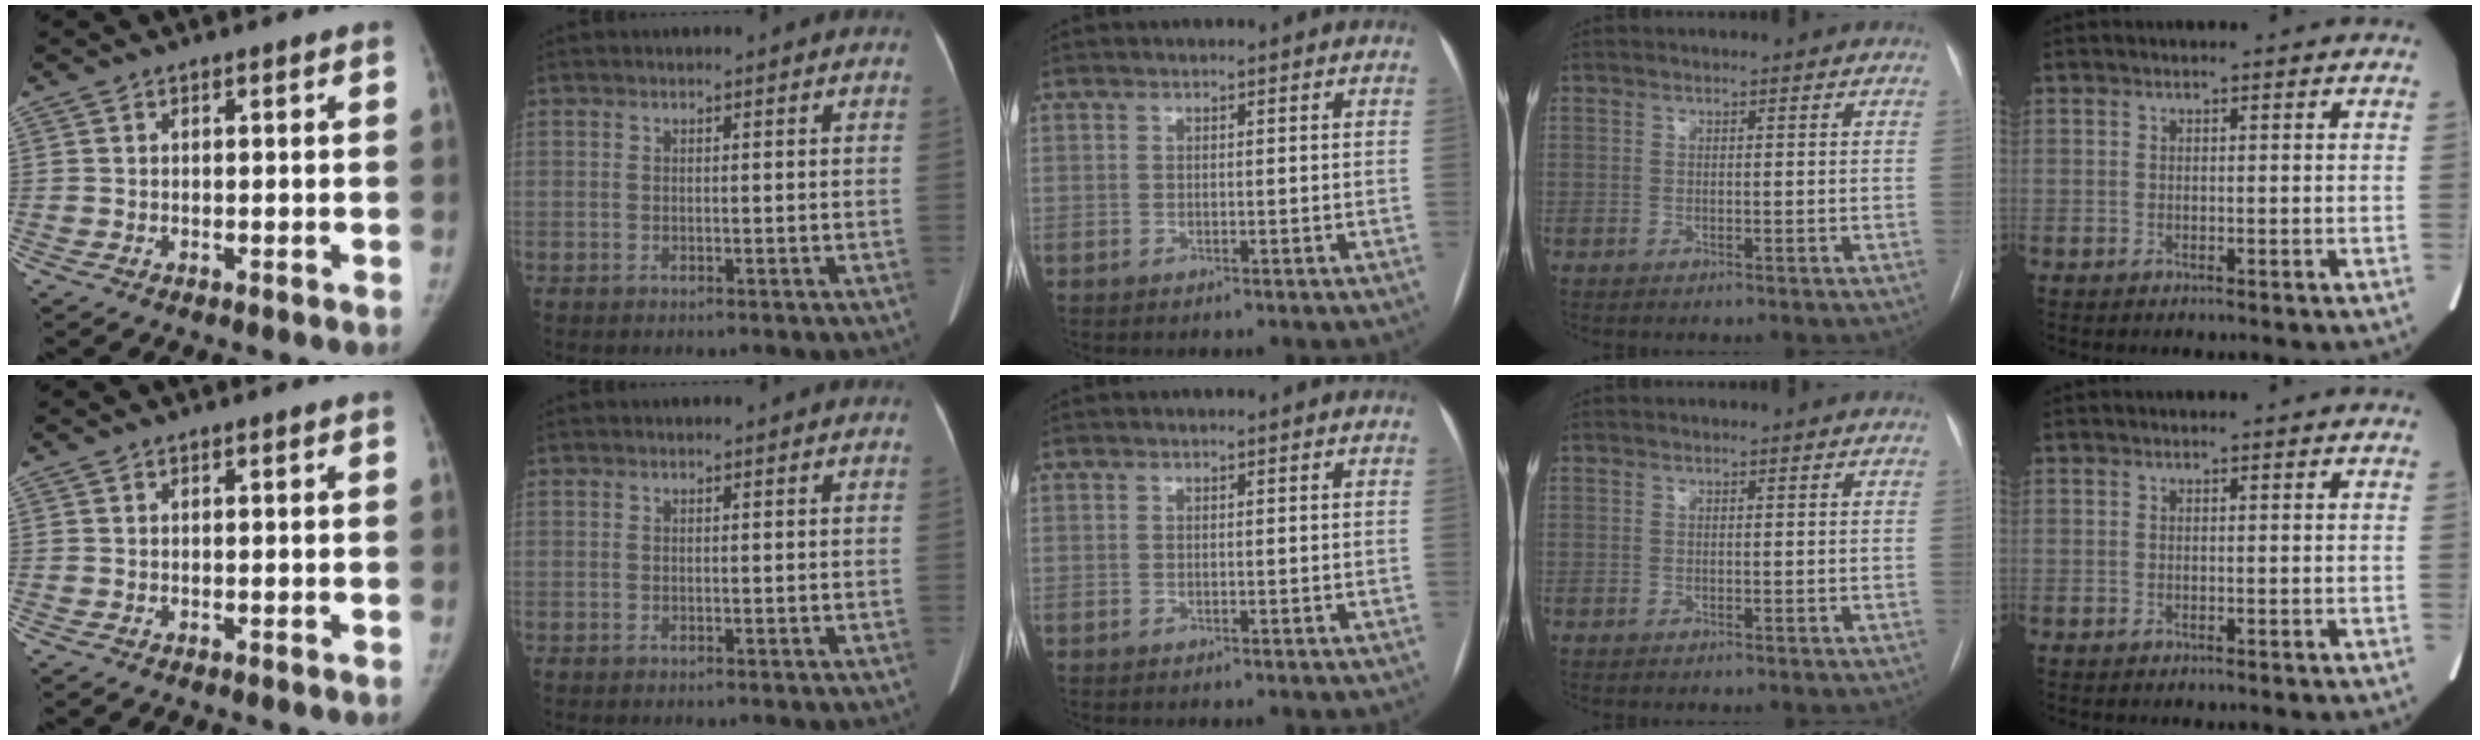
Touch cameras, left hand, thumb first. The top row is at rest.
{}